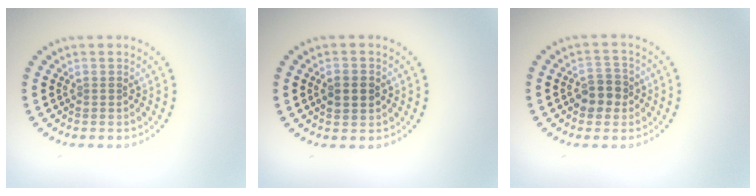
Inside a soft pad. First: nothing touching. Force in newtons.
{"total": 2.3, "press": 2.3, "slide": 0.2}
{"total": 2.6, "press": 2.5, "slide": 0.8}